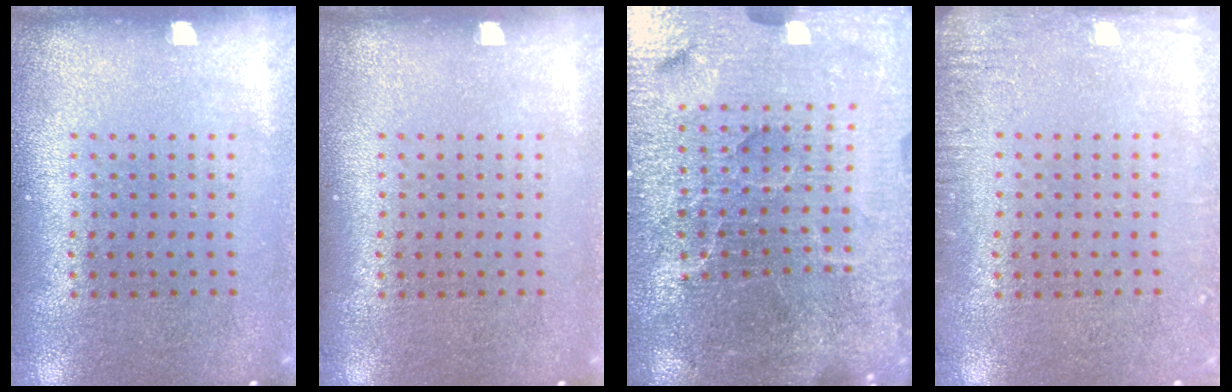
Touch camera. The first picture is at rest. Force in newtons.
{"total": 0.0}
{"total": 6.9, "press": 6.0, "slide": 3.4}
{"total": 1.8, "press": 1.8, "slide": 0.2}